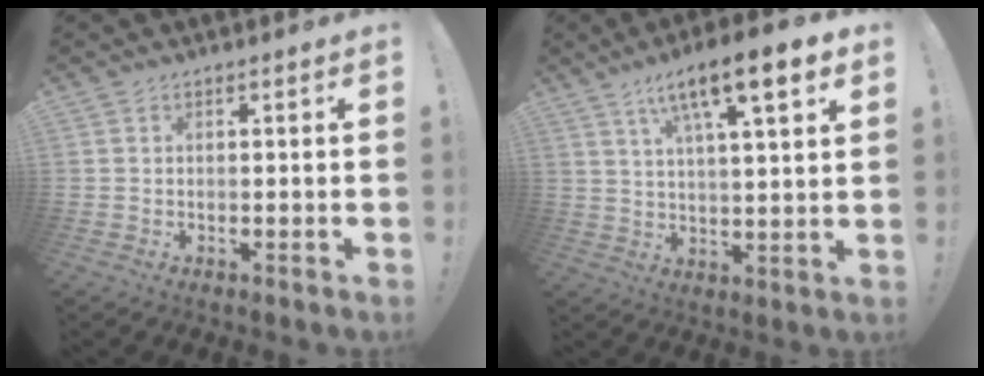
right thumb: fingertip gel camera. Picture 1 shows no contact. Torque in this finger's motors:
{"motor_torque": [-0.74, 1.56, 0.23, 0.28, 0.11]}